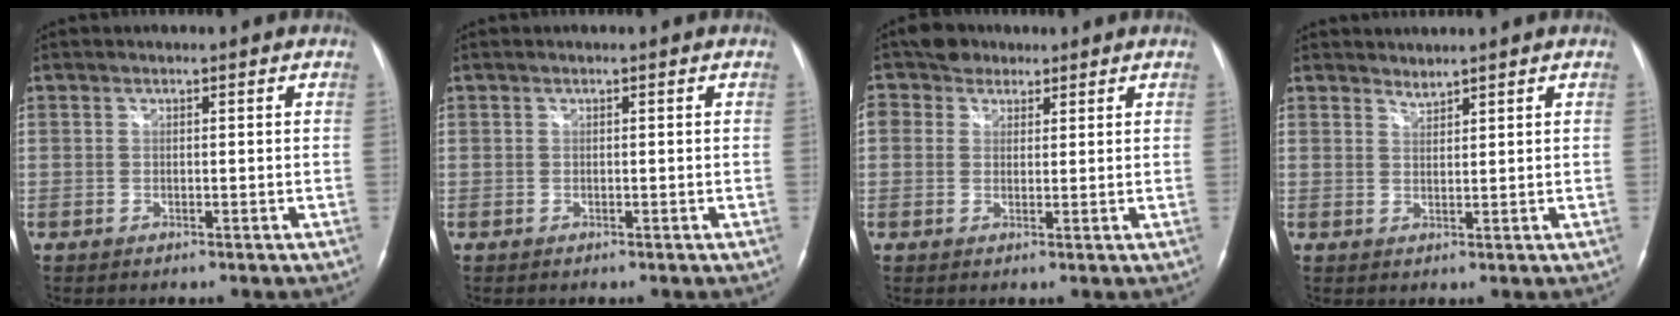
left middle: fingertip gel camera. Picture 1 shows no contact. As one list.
[{"total": 0.0}, {"total": 4.6, "force": [3.0, 3.3, 1.0], "torque": [-0.028, 0.024, 0.057]}, {"total": 1.3, "force": [1.3, 0.0, -0.1], "torque": [-0.001, -0.002, 0.027]}]